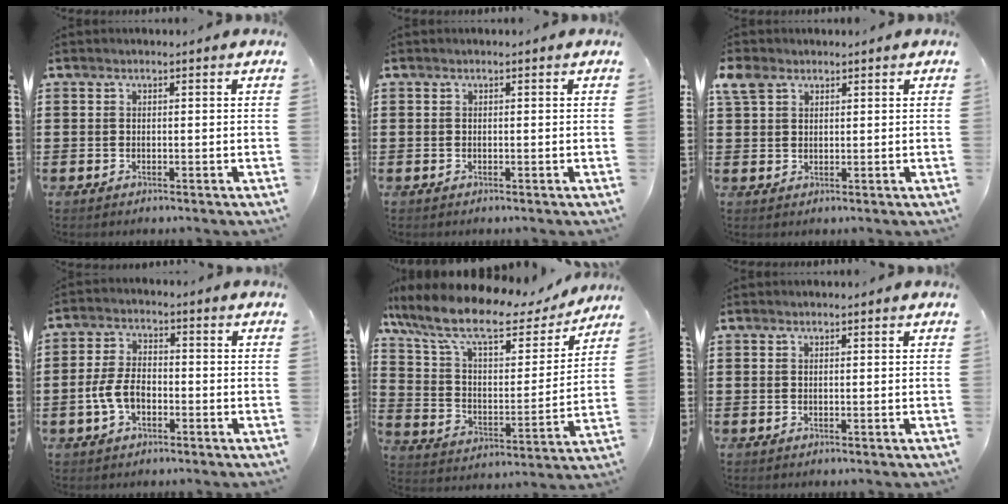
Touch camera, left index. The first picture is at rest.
{"total": 0.0}
{"total": 3.4, "force": [2.1, 2.3, 1.4], "torque": [-0.039, 0.009, 0.040]}
{"total": 5.6, "force": [-1.8, 3.1, 4.3], "torque": [-0.102, 0.000, -0.039]}
{"total": 11.4, "force": [8.8, 2.9, 6.7], "torque": [-0.162, -0.041, 0.151]}
{"total": 0.0}